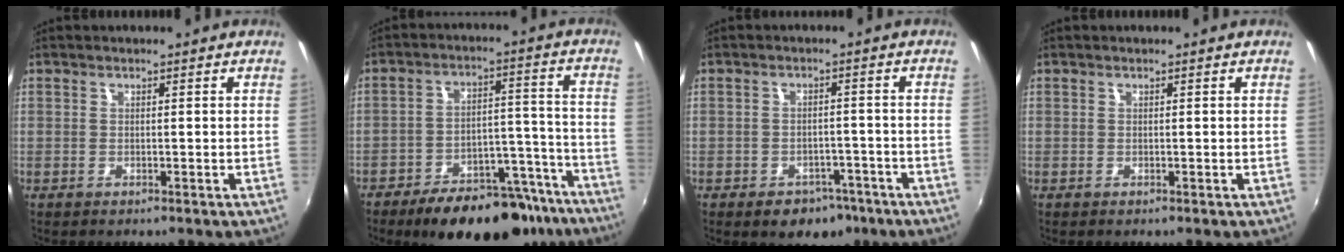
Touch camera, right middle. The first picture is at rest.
{"total": 21.0, "force": [-16.6, 8.5, 9.7], "torque": [-0.147, 0.028, -0.213]}
{"total": 6.7, "force": [-4.2, 4.6, 2.3], "torque": [-0.050, 0.009, -0.043]}
{"total": 0.0}